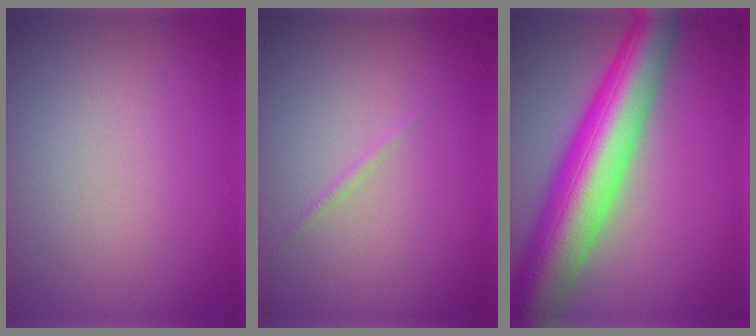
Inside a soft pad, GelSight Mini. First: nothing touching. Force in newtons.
{"total": 0.5, "press": 0.5, "slide": 0.0}
{"total": 11.5, "press": 11.5, "slide": 0.3}